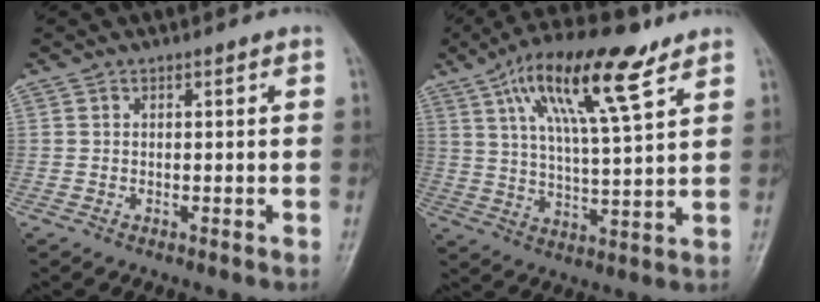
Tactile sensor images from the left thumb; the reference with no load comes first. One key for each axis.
{"total": 16.6, "fx": 8.8, "fy": 4.7, "fz": 13.3, "tx": -0.217, "ty": -0.019, "tz": 0.152}